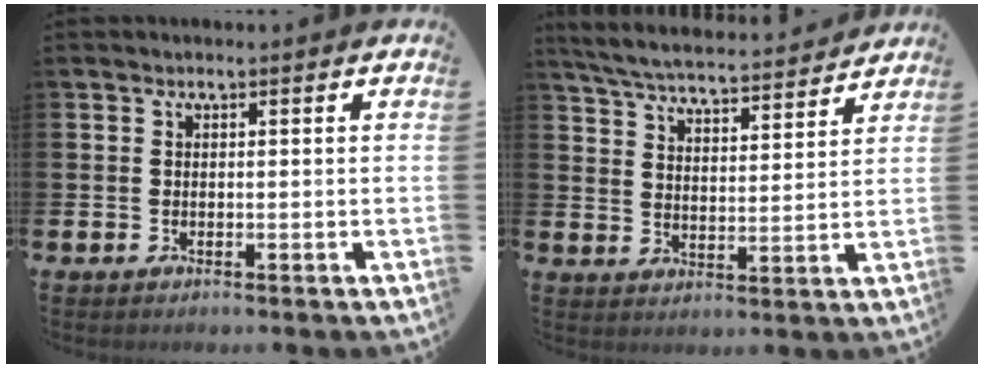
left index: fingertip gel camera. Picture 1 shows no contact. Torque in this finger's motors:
{"motor_torque": [1.03, -1.11, 0.33, 0.13]}